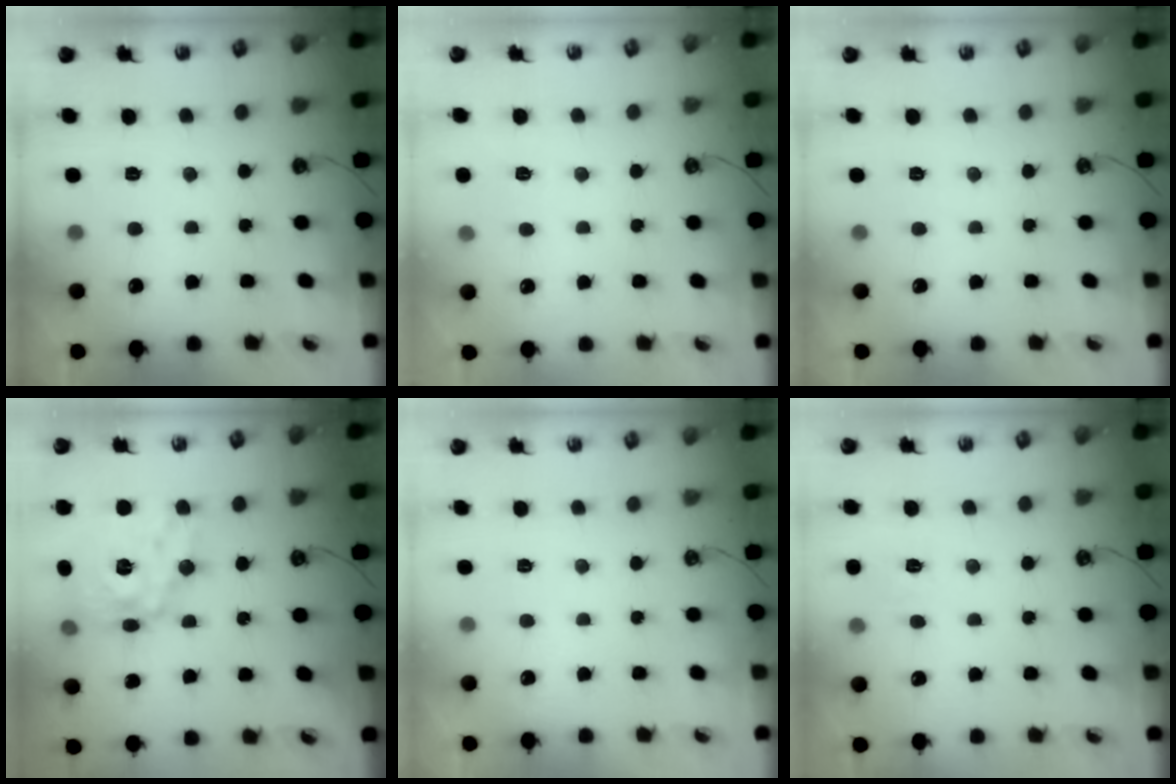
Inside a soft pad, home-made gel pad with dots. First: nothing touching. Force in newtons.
{"total": 3.5, "press": 3.5, "slide": 0.5}
{"total": 0.0}
{"total": 18.5, "press": 18.5, "slide": 1.6}
{"total": 0.0}
{"total": 6.1, "press": 6.1, "slide": 0.5}